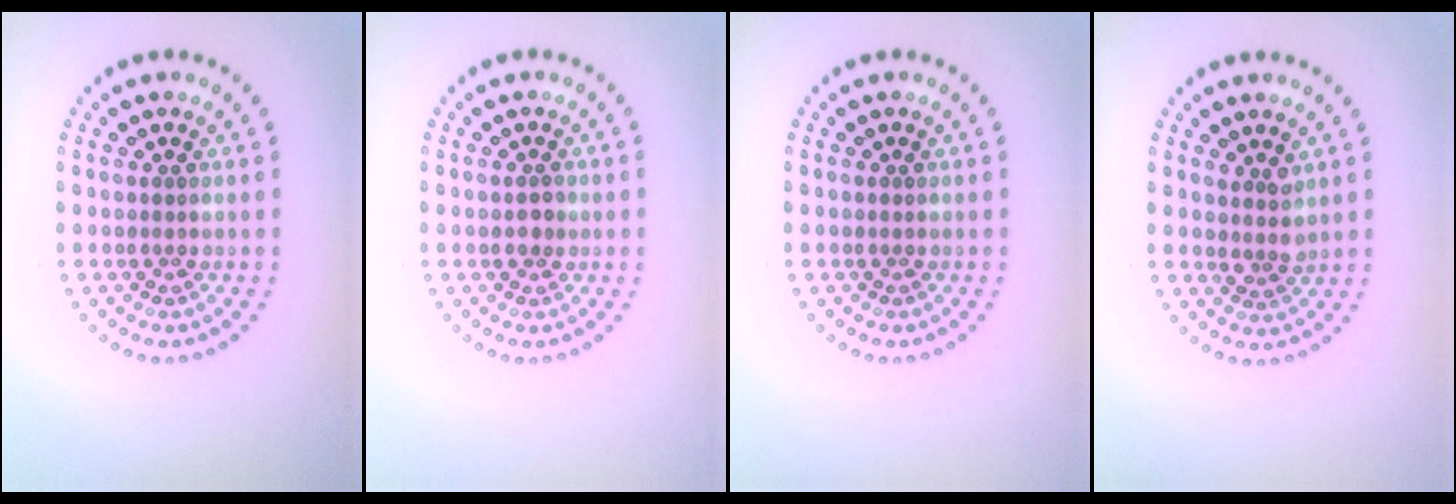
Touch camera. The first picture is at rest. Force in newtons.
{"total": 1.0, "press": 1.0, "slide": 0.2}
{"total": 0.0}
{"total": 1.8, "press": 1.5, "slide": 1.0}